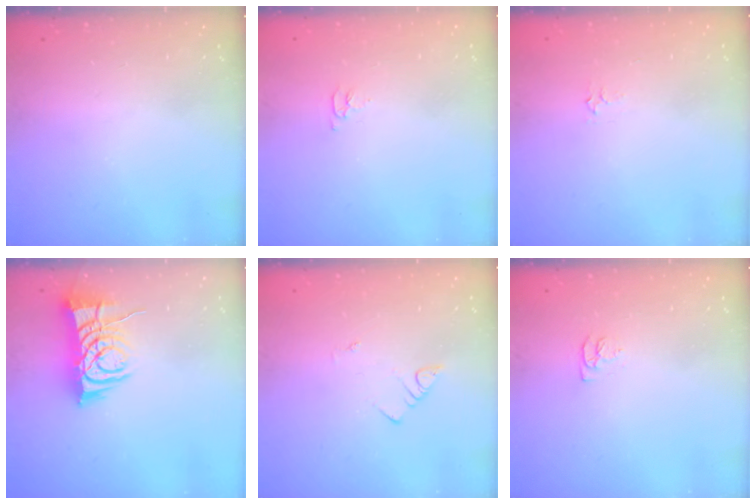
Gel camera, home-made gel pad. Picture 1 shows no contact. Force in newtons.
{"total": 3.1, "press": 3.1, "slide": 0.5}
{"total": 3.4, "press": 3.4, "slide": 0.5}
{"total": 9.0, "press": 8.9, "slide": 1.0}
{"total": 1.9, "press": 1.9, "slide": 0.2}
{"total": 4.4, "press": 4.3, "slide": 0.6}